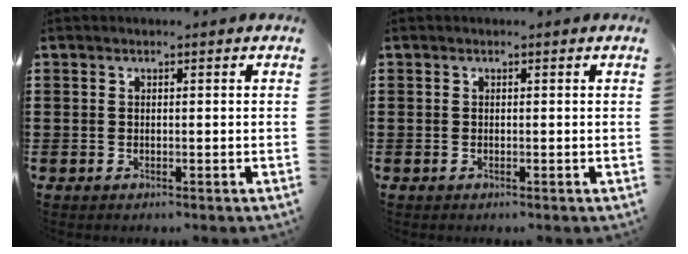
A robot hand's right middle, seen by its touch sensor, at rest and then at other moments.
{"total": 0.0}